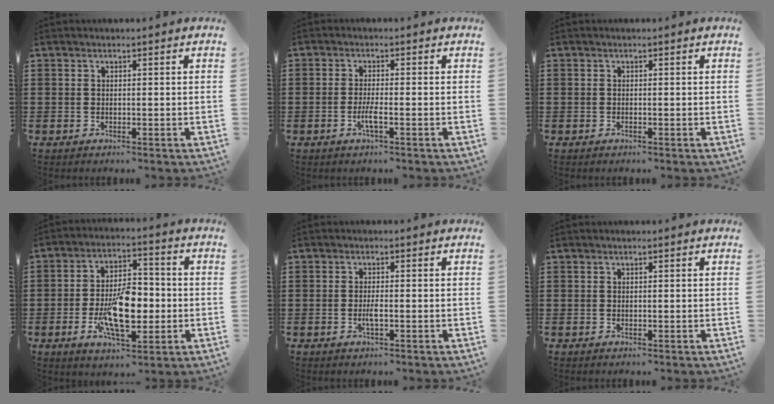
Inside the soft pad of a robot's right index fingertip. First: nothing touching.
{"total": 2.8, "force": [-1.2, 0.3, 2.5], "torque": [-0.057, -0.006, -0.025]}
{"total": 0.0}
{"total": 11.7, "force": [-2.3, 5.4, 10.1], "torque": [-0.196, -0.012, -0.045]}
{"total": 1.9, "force": [-0.6, 0.3, 1.8], "torque": [-0.039, -0.002, -0.012]}
{"total": 0.0}